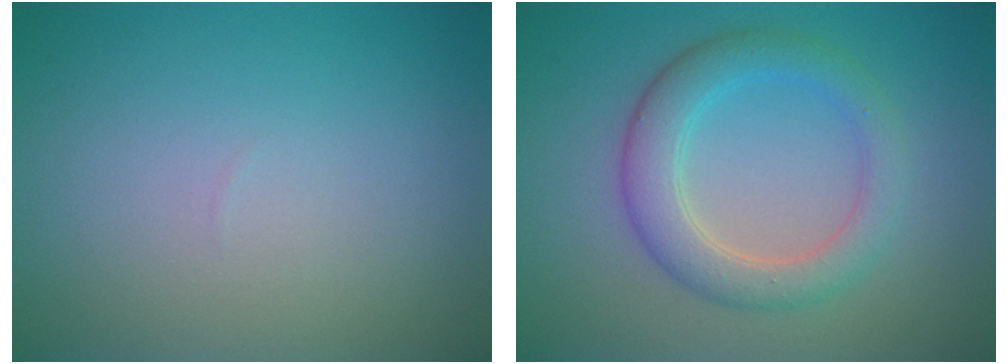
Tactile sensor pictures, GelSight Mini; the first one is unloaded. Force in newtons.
{"total": 4.2, "press": 4.2, "slide": 0.0}